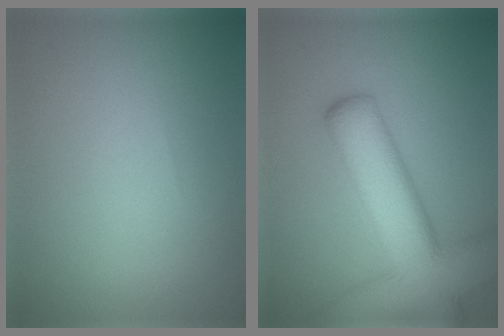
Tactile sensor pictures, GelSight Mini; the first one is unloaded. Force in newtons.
{"total": 11.3, "press": 11.2, "slide": 0.8}